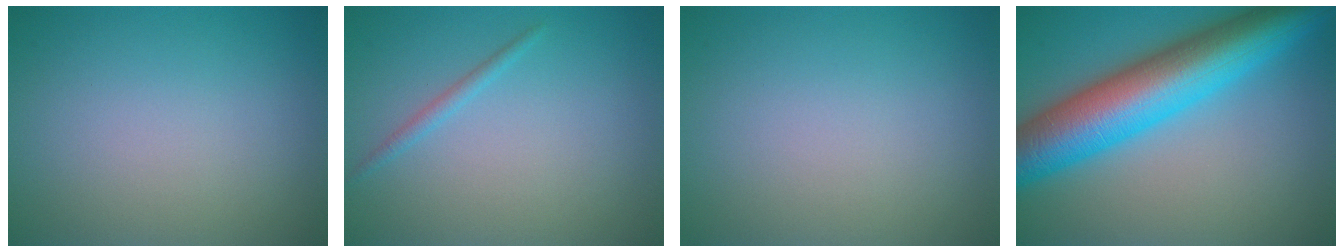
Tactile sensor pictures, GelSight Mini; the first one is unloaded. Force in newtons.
{"total": 1.0, "press": 1.0, "slide": 0.0}
{"total": 0.0}
{"total": 11.8, "press": 11.8, "slide": 0.1}